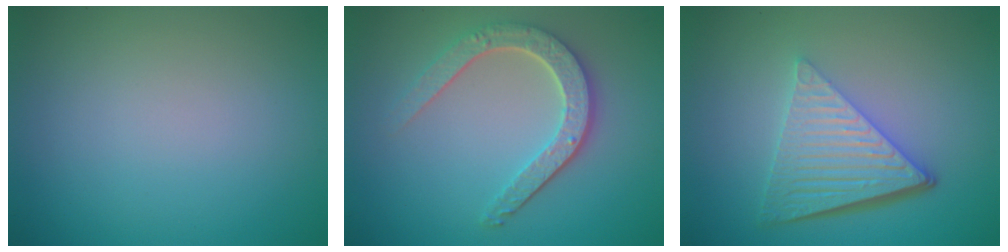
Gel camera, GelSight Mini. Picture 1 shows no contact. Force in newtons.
{"total": 4.2, "press": 3.4, "slide": 2.5}
{"total": 6.6, "press": 4.4, "slide": 4.9}